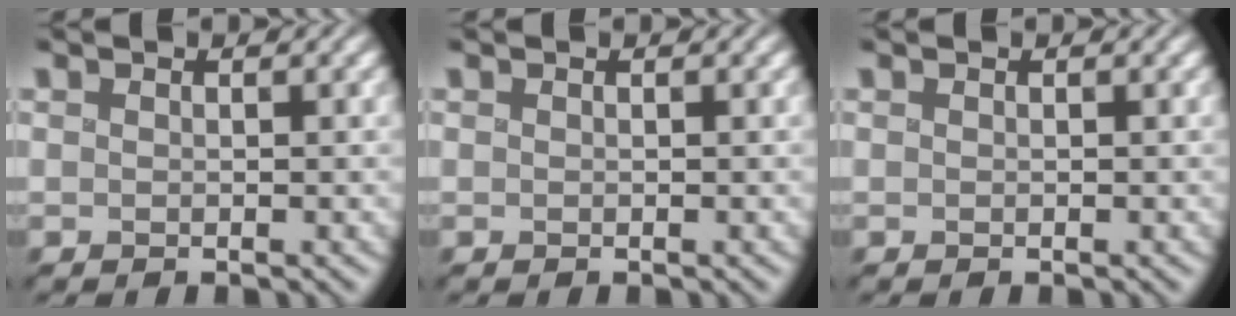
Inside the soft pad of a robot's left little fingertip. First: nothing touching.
{"total": 0.0}
{"total": 0.0}